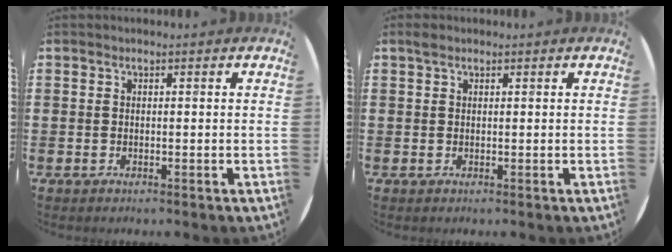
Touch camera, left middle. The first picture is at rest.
{"total": 0.8, "force": [0.6, 0.4, 0.3], "torque": [0.000, -0.001, 0.009]}